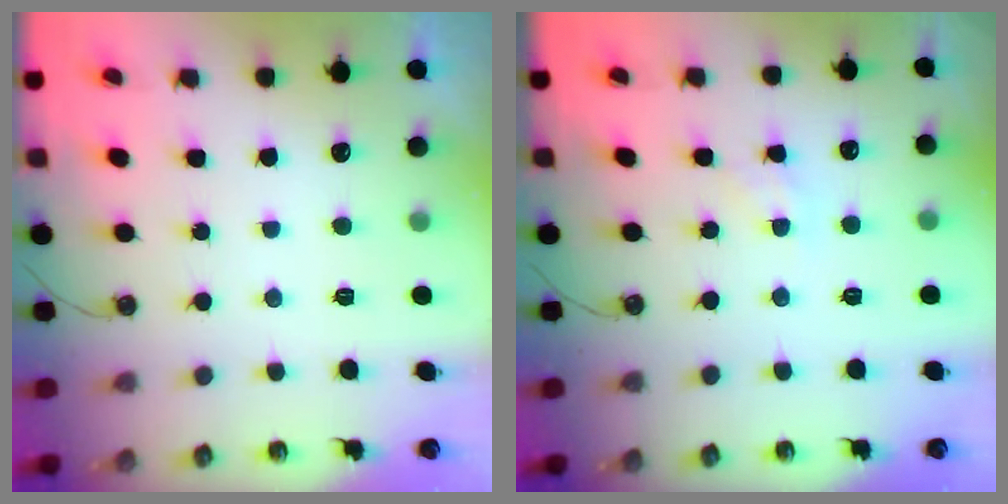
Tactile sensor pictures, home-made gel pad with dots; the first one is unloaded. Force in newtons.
{"total": 2.8, "press": 2.8, "slide": 0.5}